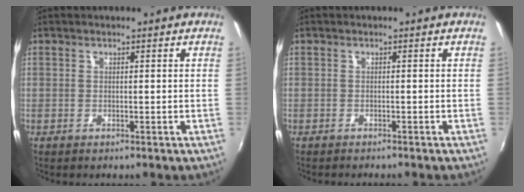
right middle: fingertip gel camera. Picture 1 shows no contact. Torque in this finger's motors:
{"motor_torque": [0.04, -0.15, 0.01, 0.01]}